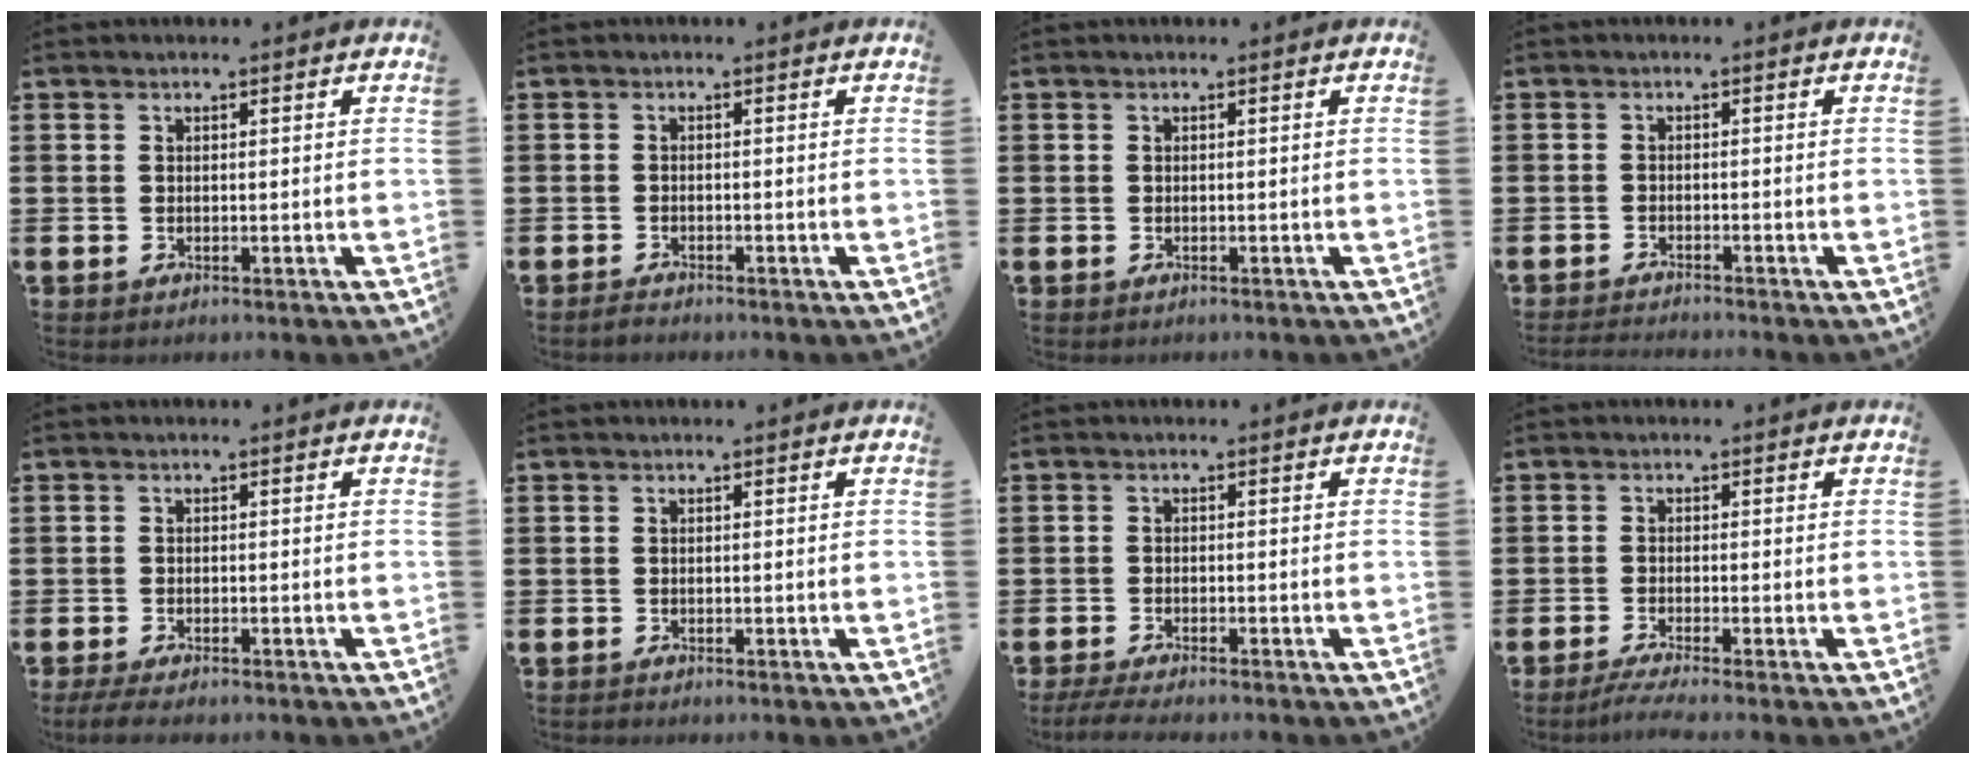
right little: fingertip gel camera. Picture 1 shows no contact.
{"total": 0.9, "force": [-0.8, 0.2, 0.3], "torque": [-0.007, -0.002, -0.017]}
{"total": 0.0}
{"total": 1.3, "force": [-1.2, -0.2, 0.2], "torque": [-0.003, -0.001, -0.024]}
{"total": 1.6, "force": [-1.2, 0.3, 1.0], "torque": [-0.026, -0.002, -0.026]}
{"total": 0.0}
{"total": 2.0, "force": [-1.6, 0.1, 1.1], "torque": [-0.018, 0.002, -0.030]}
{"total": 1.8, "force": [-1.3, -0.1, 1.3], "torque": [-0.021, 0.001, -0.024]}